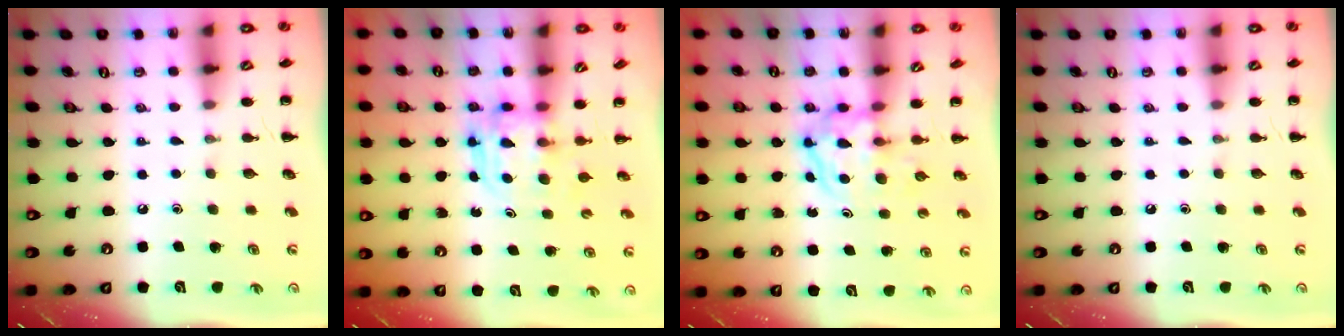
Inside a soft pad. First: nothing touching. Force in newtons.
{"total": 3.8, "press": 3.8, "slide": 0.3}
{"total": 3.7, "press": 3.7, "slide": 0.4}
{"total": 0.0}